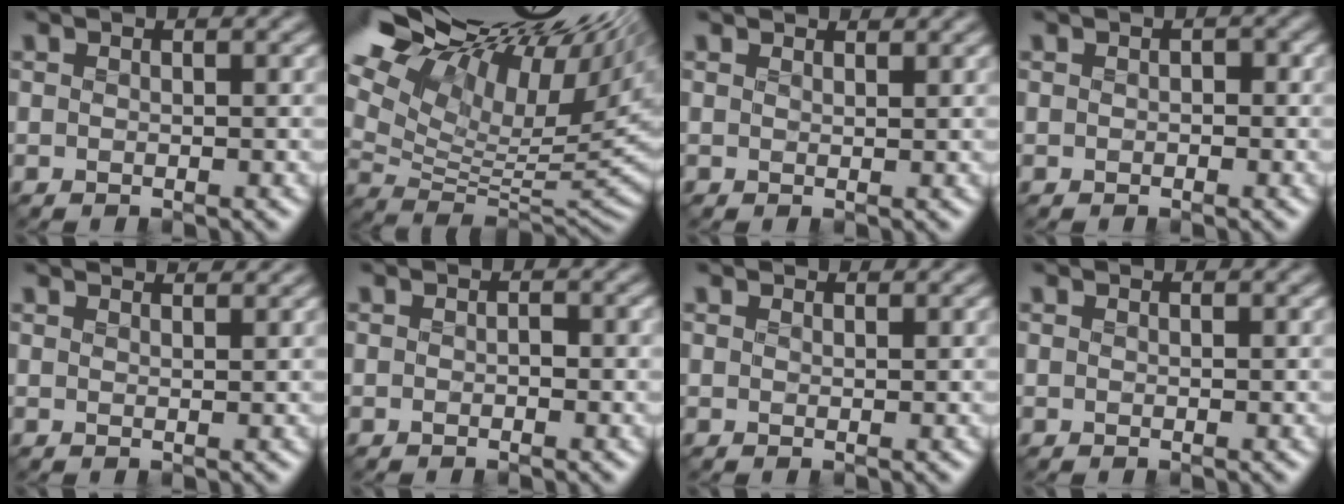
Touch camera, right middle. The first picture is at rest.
{"total": 18.8, "force": [10.7, 7.9, 13.4], "torque": [-0.241, 0.055, 0.189]}
{"total": 1.6, "force": [1.5, 0.4, 0.2], "torque": [-0.013, 0.003, 0.019]}
{"total": 0.8, "force": [-0.2, 0.8, 0.2], "torque": [-0.003, -0.003, -0.008]}
{"total": 3.0, "force": [2.7, 0.7, 1.1], "torque": [-0.011, 0.010, 0.018]}
{"total": 0.8, "force": [-0.3, 0.6, 0.5], "torque": [-0.009, -0.005, -0.007]}
{"total": 1.2, "force": [1.2, 0.3, 0.2], "torque": [-0.012, 0.001, 0.017]}
{"total": 0.5, "force": [0.5, 0.2, 0.0], "torque": [-0.004, -0.001, 0.010]}